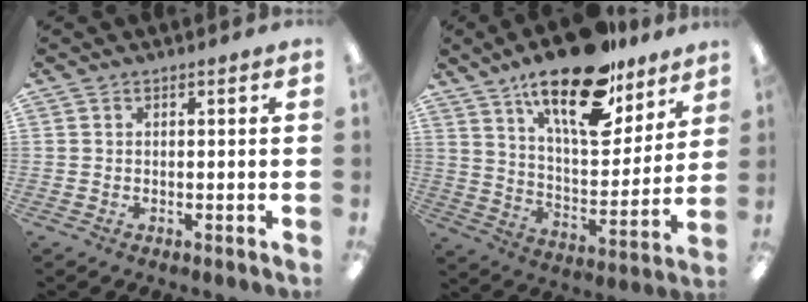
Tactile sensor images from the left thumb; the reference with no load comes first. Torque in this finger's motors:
{"motor_torque": [0.76, 0.93, 1.19, -1.58, 0.15]}